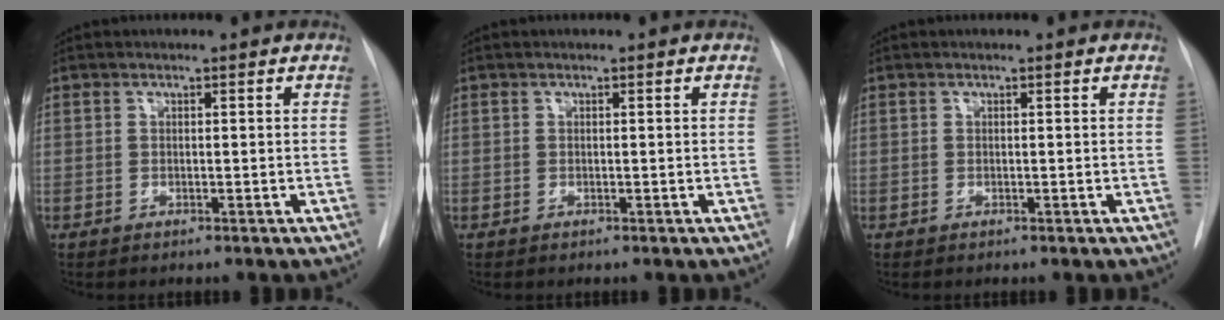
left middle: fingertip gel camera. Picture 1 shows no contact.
{"total": 0.0}
{"total": 0.0}